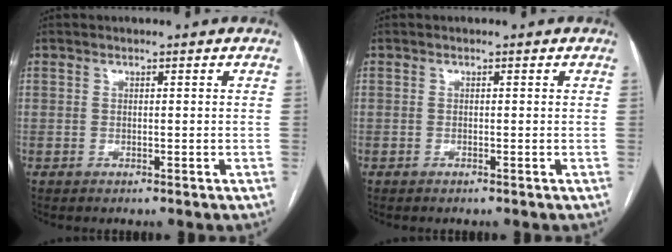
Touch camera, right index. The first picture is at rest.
{"total": 0.0}